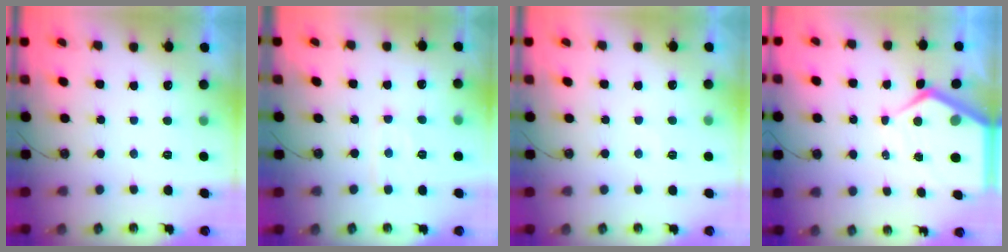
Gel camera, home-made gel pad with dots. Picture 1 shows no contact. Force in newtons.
{"total": 3.6, "press": 3.5, "slide": 0.5}
{"total": 3.7, "press": 3.7, "slide": 0.6}
{"total": 8.8, "press": 8.8, "slide": 0.9}